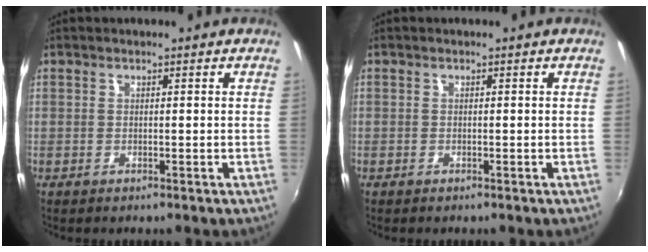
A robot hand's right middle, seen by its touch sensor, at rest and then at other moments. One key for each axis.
{"total": 0.5, "fx": -0.4, "fy": 0.3, "fz": 0.0, "tx": 0.000, "ty": 0.000, "tz": -0.007}